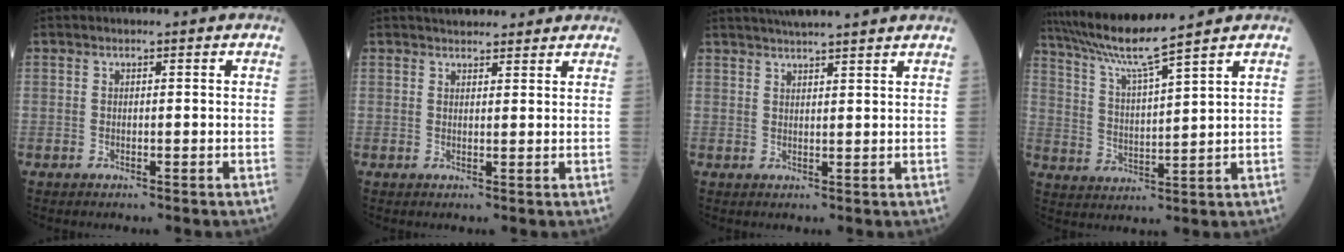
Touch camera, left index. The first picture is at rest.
{"total": 6.5, "force": [5.9, 1.9, 2.2], "torque": [-0.024, 0.024, 0.074]}
{"total": 9.5, "force": [8.5, -0.3, 4.2], "torque": [-0.065, 0.028, 0.112]}
{"total": 9.3, "force": [8.1, -1.8, 4.2], "torque": [-0.087, 0.003, 0.157]}